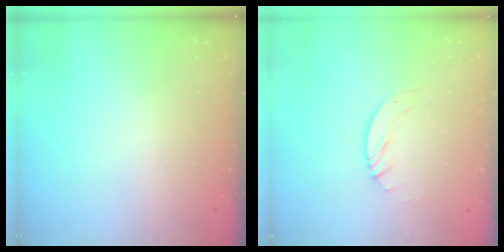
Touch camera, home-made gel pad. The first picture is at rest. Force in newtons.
{"total": 3.0, "press": 3.0, "slide": 0.2}